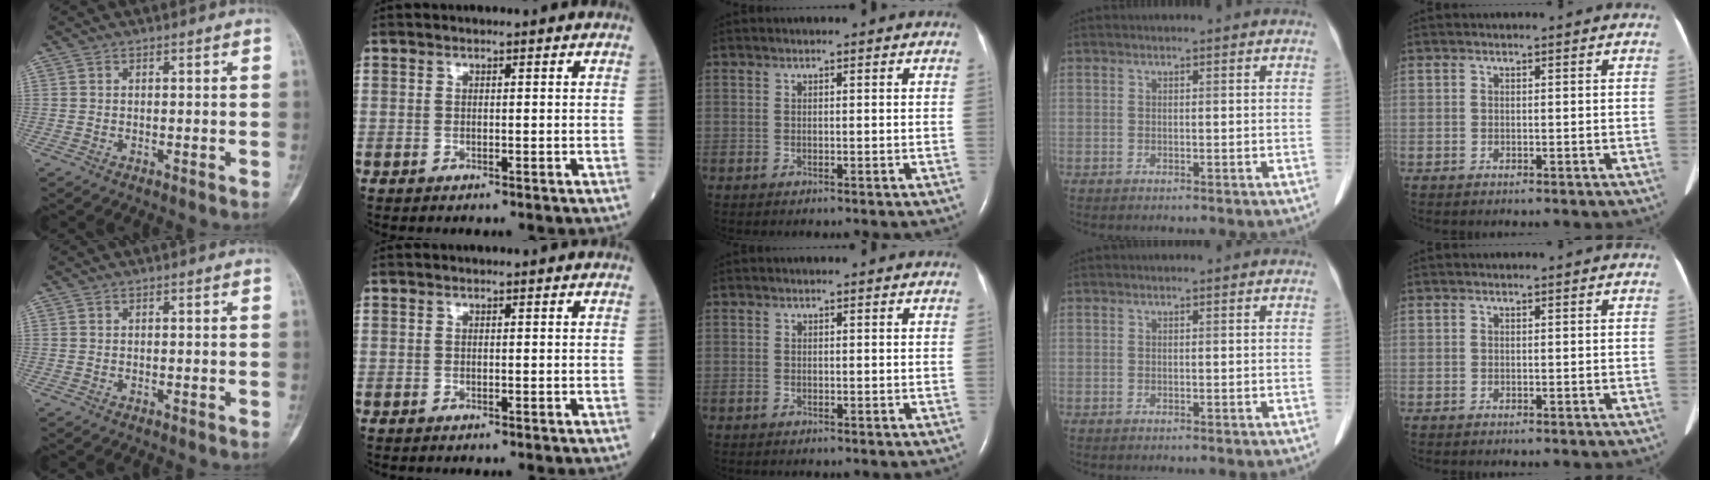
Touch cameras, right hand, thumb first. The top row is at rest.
{"middle": {"total": 0.5, "force": [-0.4, 0.3, 0.1], "torque": [-0.008, 0.002, -0.008]}}